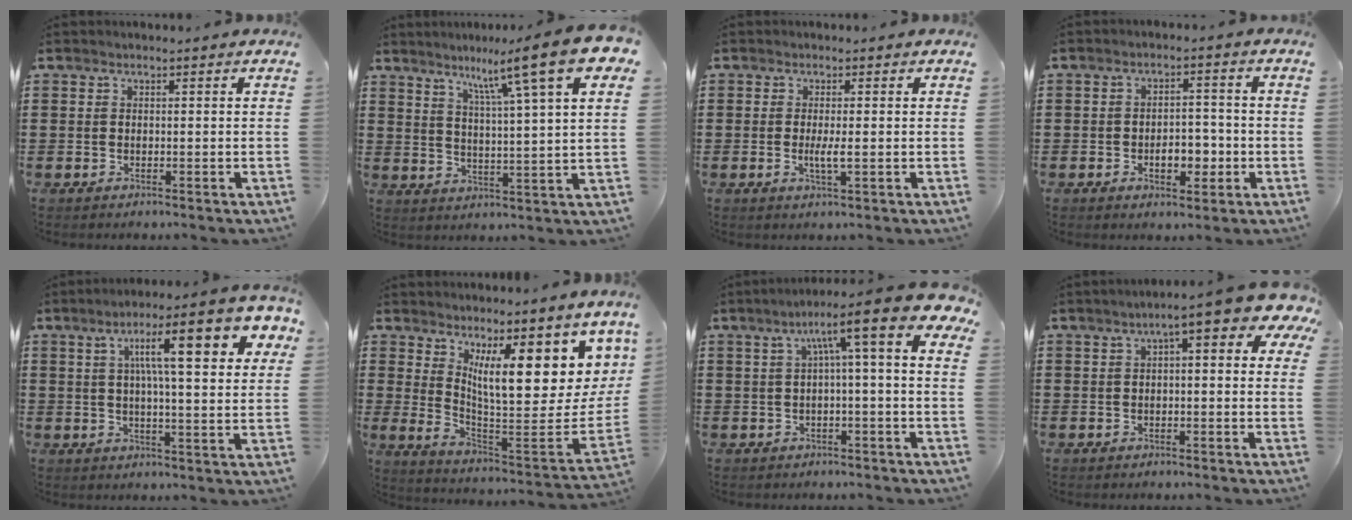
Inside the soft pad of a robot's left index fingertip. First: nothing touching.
{"total": 12.2, "force": [8.1, 0.4, 9.1], "torque": [-0.166, -0.036, 0.123]}
{"total": 2.6, "force": [-0.3, 0.3, 2.5], "torque": [-0.053, -0.007, -0.007]}
{"total": 5.3, "force": [-1.7, 3.0, 4.0], "torque": [-0.058, 0.002, -0.035]}
{"total": 13.4, "force": [6.0, 2.9, 11.7], "torque": [-0.199, -0.011, 0.086]}
{"total": 13.3, "force": [7.2, 3.7, 10.6], "torque": [-0.170, -0.070, 0.122]}
{"total": 8.6, "force": [2.6, 0.5, 8.2], "torque": [-0.139, -0.030, 0.032]}
{"total": 5.9, "force": [2.7, 0.8, 5.1], "torque": [-0.088, -0.014, 0.040]}